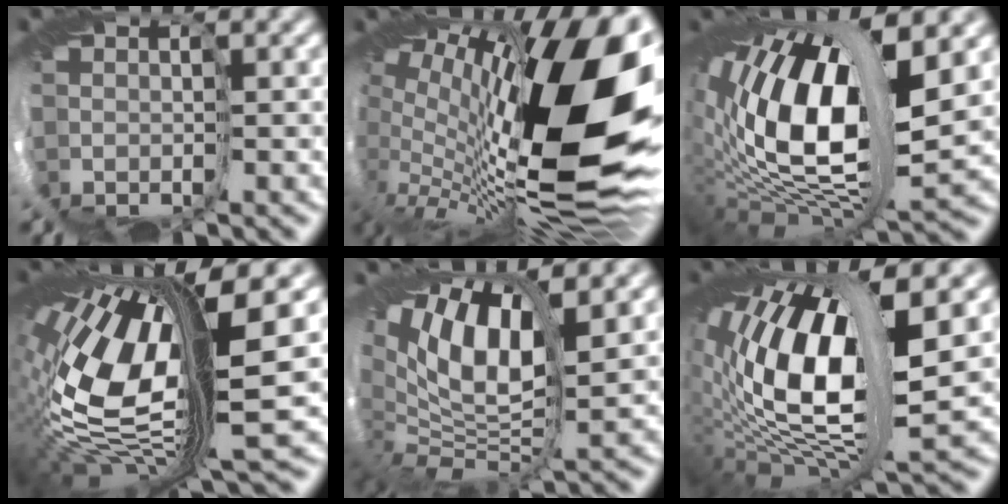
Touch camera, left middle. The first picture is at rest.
{"total": 19.0, "force": [2.1, 6.8, 17.7], "torque": [-0.284, 0.018, 0.019]}
{"total": 16.9, "force": [2.1, 7.8, 14.8], "torque": [-0.269, -0.003, 0.057]}
{"total": 14.4, "force": [1.0, 5.1, 13.5], "torque": [-0.283, 0.013, 0.023]}
{"total": 11.8, "force": [4.6, 5.0, 9.7], "torque": [-0.173, 0.022, 0.089]}
{"total": 15.8, "force": [1.1, 6.9, 14.2], "torque": [-0.276, 0.007, 0.033]}